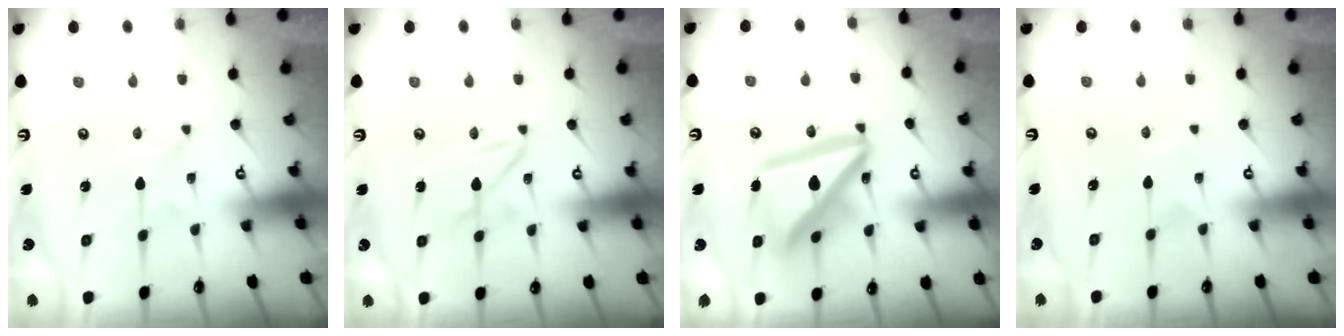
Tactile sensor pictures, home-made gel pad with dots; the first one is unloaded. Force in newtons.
{"total": 3.0, "press": 3.0, "slide": 0.3}
{"total": 18.4, "press": 18.3, "slide": 2.0}
{"total": 1.7, "press": 1.6, "slide": 0.2}